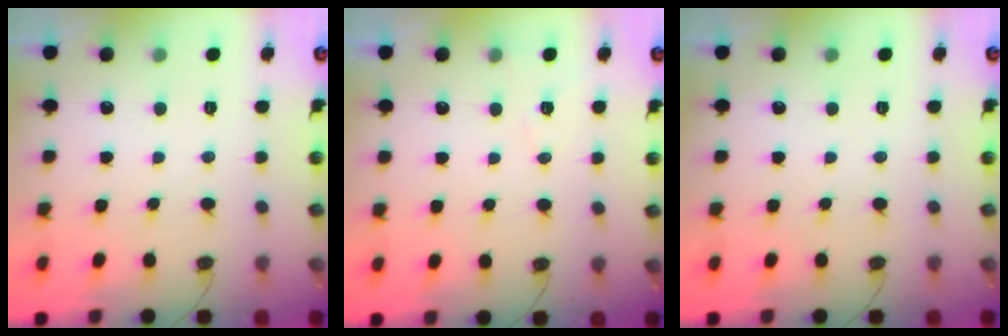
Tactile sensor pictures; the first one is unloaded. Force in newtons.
{"total": 7.3, "press": 5.7, "slide": 4.5}
{"total": 0.0}